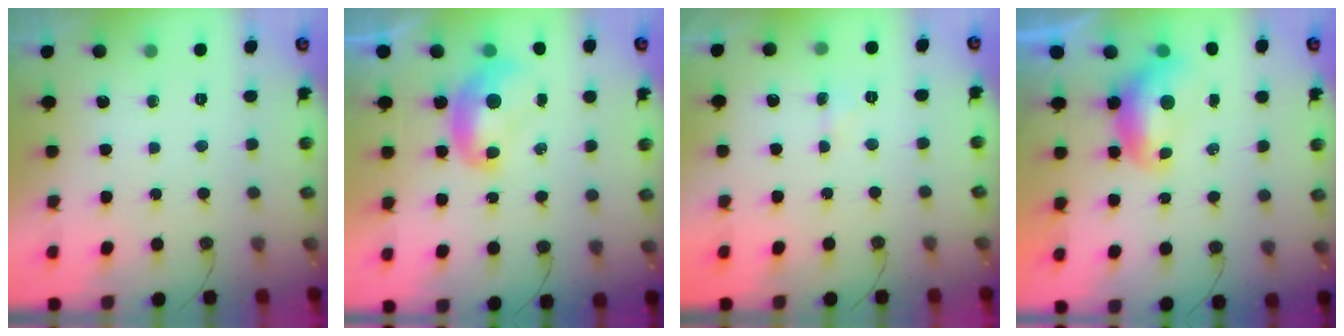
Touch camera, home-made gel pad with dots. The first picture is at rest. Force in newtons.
{"total": 1.8, "press": 1.8, "slide": 0.2}
{"total": 0.5, "press": 0.5, "slide": 0.2}
{"total": 1.2, "press": 1.1, "slide": 0.3}